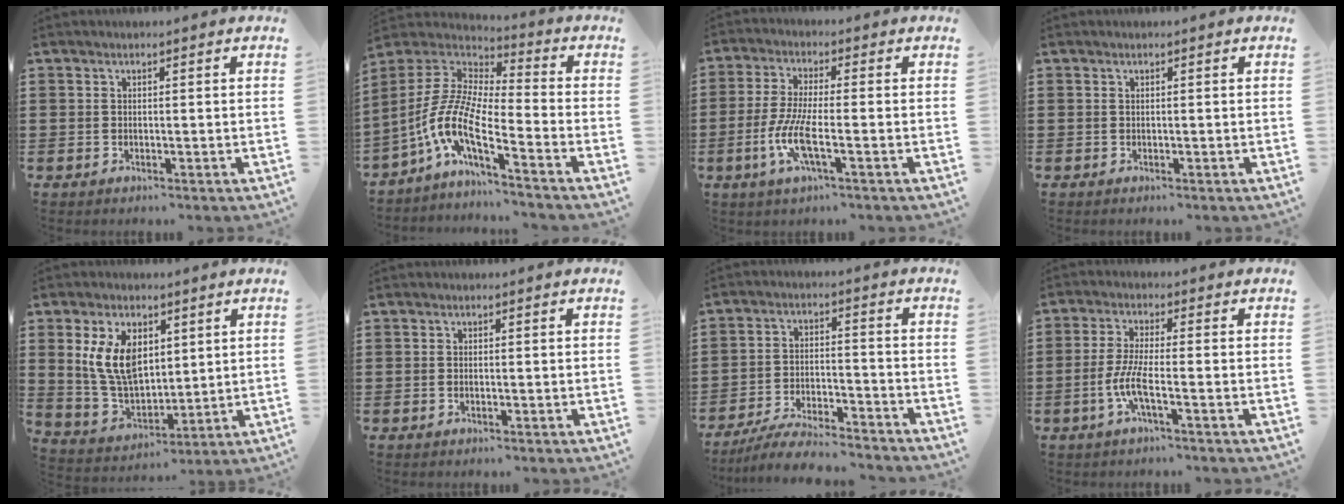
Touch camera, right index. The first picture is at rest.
{"total": 9.2, "force": [-4.9, 2.6, 7.4], "torque": [-0.196, -0.025, -0.111]}
{"total": 7.4, "force": [-2.4, 1.6, 6.8], "torque": [-0.155, -0.016, -0.052]}
{"total": 0.0}
{"total": 9.6, "force": [3.2, 5.7, 6.9], "torque": [-0.169, 0.010, 0.057]}
{"total": 0.0}
{"total": 6.4, "force": [-6.0, 0.3, 2.1], "torque": [-0.044, 0.000, -0.116]}
{"total": 5.7, "force": [-2.1, 0.9, 5.2], "torque": [-0.125, -0.016, -0.049]}